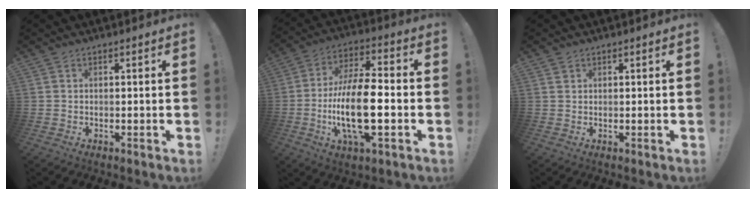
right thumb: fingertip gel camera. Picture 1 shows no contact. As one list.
[{"total": 18.3, "force": [-4.1, 6.9, 16.5], "torque": [-0.318, 0.001, -0.070]}, {"total": 1.0, "force": [0.8, 0.5, 0.3], "torque": [0.001, -0.004, 0.014]}]